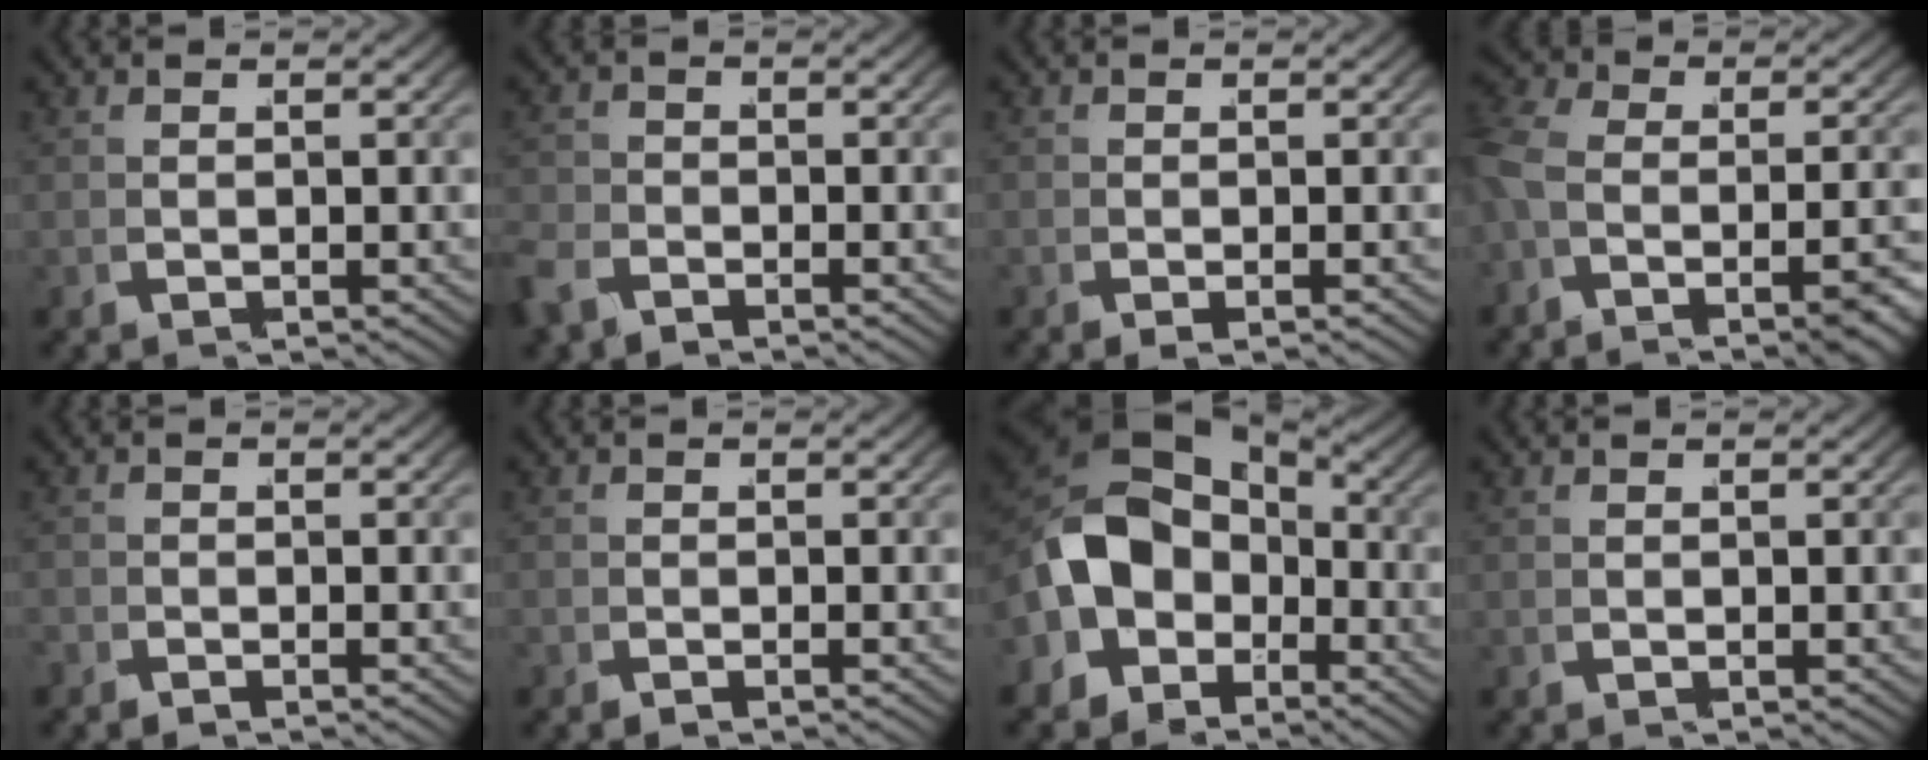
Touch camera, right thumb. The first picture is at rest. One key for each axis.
{"total": 2.0, "fx": -1.8, "fy": 0.8, "fz": 0.2, "tx": -0.001, "ty": -0.005, "tz": -0.042}
{"total": 0.6, "fx": -0.3, "fy": 0.4, "fz": 0.4, "tx": -0.010, "ty": -0.003, "tz": -0.007}
{"total": 5.3, "fx": -3.1, "fy": 2.2, "fz": 3.8, "tx": -0.079, "ty": -0.005, "tz": -0.057}
{"total": 1.1, "fx": -1.0, "fy": 0.3, "fz": -0.1, "tx": 0.005, "ty": -0.002, "tz": -0.027}
{"total": 0.9, "fx": -0.8, "fy": 0.5, "fz": 0.1, "tx": 0.000, "ty": -0.001, "tz": -0.022}
{"total": 10.4, "fx": -1.2, "fy": 7.7, "fz": 6.9, "tx": -0.159, "ty": -0.033, "tz": -0.009}
{"total": 0.0}